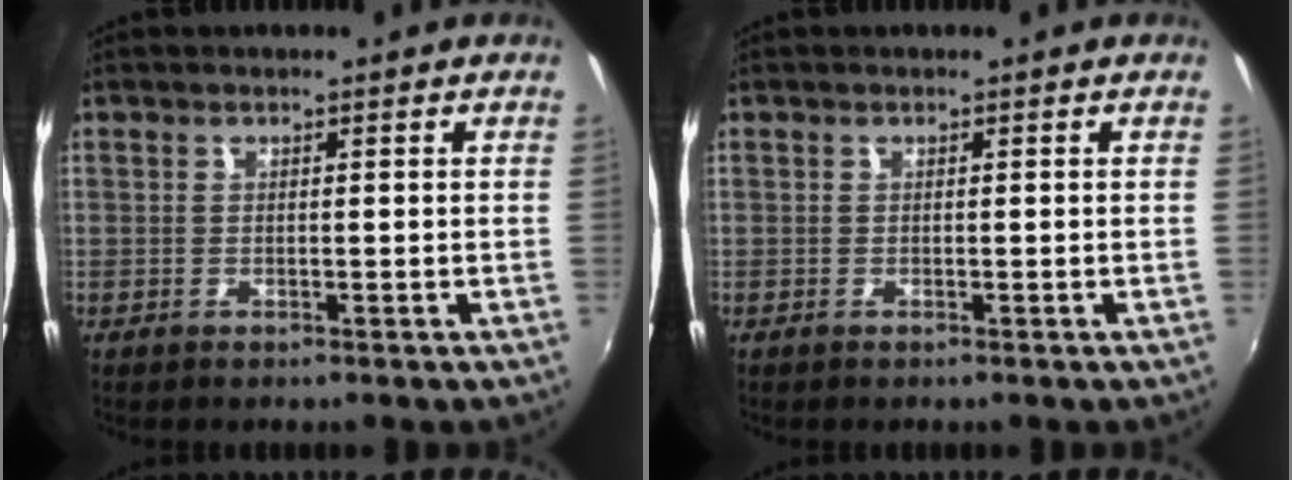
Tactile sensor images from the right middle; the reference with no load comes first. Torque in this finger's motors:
{"motor_torque": [0.08, -0.50, 0.02, 0.00]}